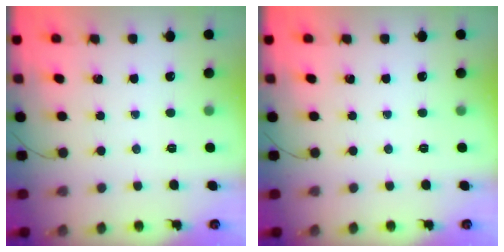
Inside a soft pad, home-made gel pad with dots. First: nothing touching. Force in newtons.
{"total": 0.0}